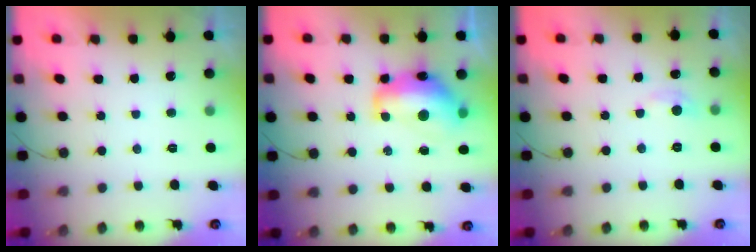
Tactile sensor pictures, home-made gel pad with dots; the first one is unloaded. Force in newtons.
{"total": 14.0, "press": 13.8, "slide": 1.8}
{"total": 5.0, "press": 5.0, "slide": 0.6}